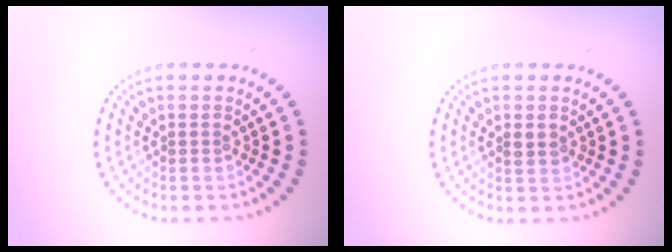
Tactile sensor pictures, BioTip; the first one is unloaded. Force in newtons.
{"total": 1.2, "press": 1.1, "slide": 0.2}